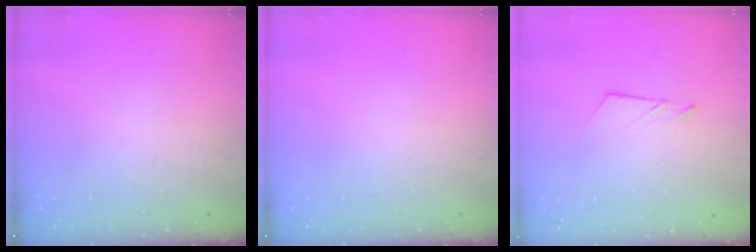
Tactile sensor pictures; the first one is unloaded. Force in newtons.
{"total": 0.0}
{"total": 4.5, "press": 4.5, "slide": 0.1}